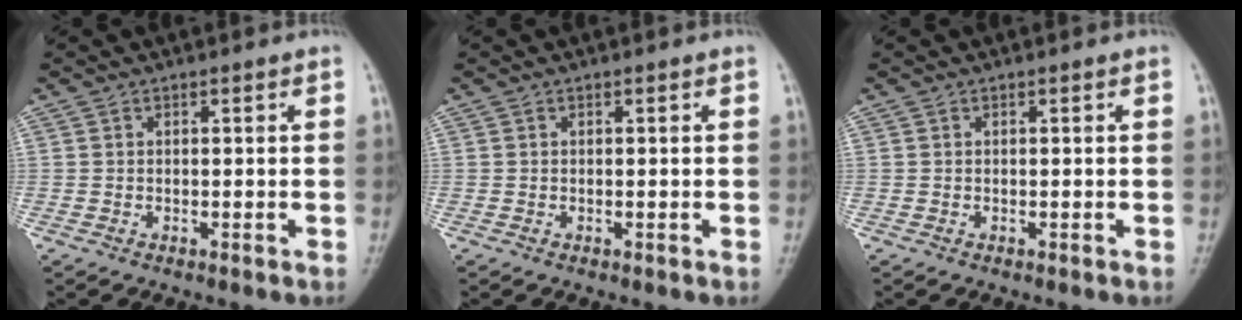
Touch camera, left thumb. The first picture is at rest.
{"total": 0.0}
{"total": 0.0}